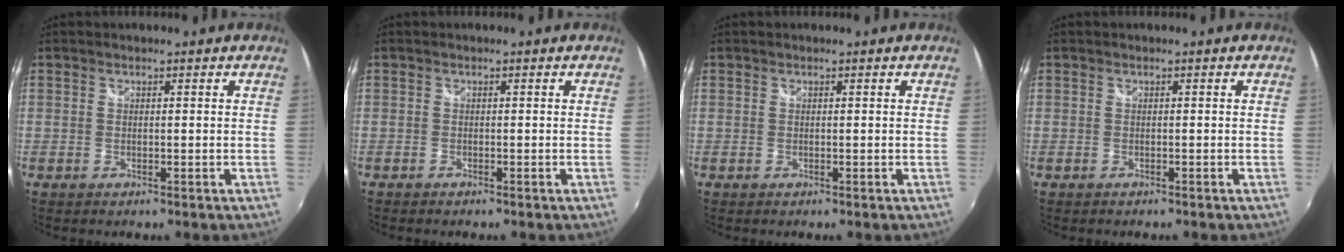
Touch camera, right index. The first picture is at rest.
{"total": 0.7, "force": [-0.7, -0.1, 0.1], "torque": [-0.007, -0.004, -0.015]}
{"total": 0.0}
{"total": 0.7, "force": [-0.7, 0.0, 0.2], "torque": [-0.008, -0.003, -0.010]}